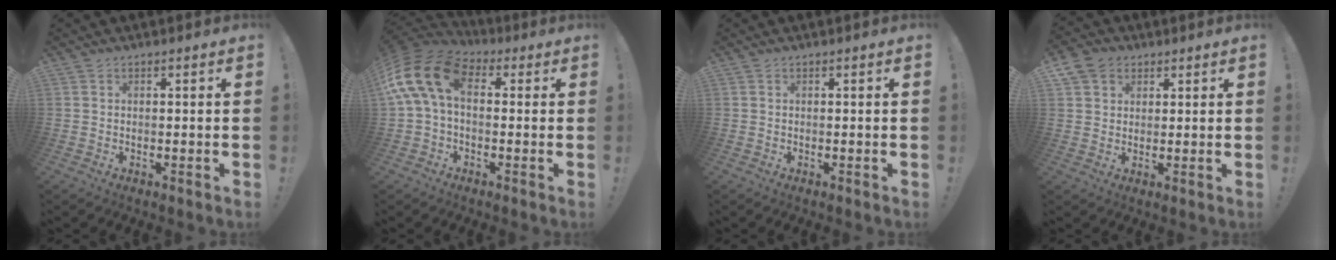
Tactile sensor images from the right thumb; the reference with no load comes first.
{"total": 15.5, "force": [2.8, 9.3, 12.1], "torque": [-0.239, 0.011, 0.056]}
{"total": 0.0}
{"total": 6.4, "force": [3.1, 5.2, 2.3], "torque": [-0.041, -0.007, 0.065]}